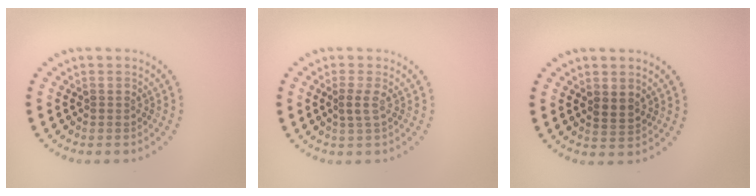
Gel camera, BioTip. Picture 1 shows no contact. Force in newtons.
{"total": 1.0, "press": 0.8, "slide": 0.6}
{"total": 1.5, "press": 1.3, "slide": 0.7}